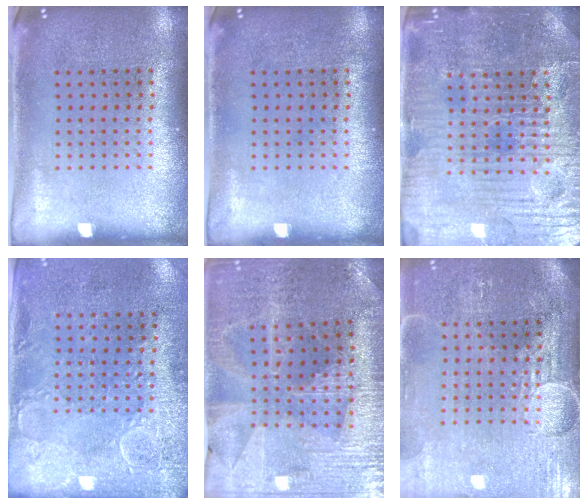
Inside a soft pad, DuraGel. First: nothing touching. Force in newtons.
{"total": 0.0}
{"total": 4.8, "press": 4.7, "slide": 1.1}
{"total": 2.9, "press": 2.3, "slide": 1.8}
{"total": 2.3, "press": 2.3, "slide": 0.5}
{"total": 3.7, "press": 3.4, "slide": 1.5}